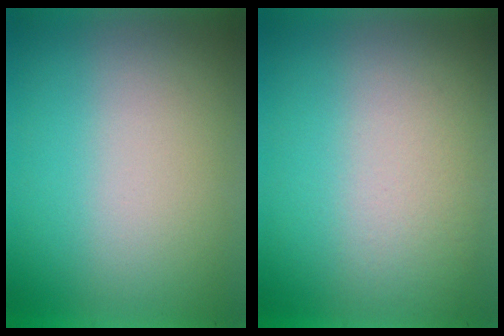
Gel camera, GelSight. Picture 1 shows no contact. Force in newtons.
{"total": 1.4}